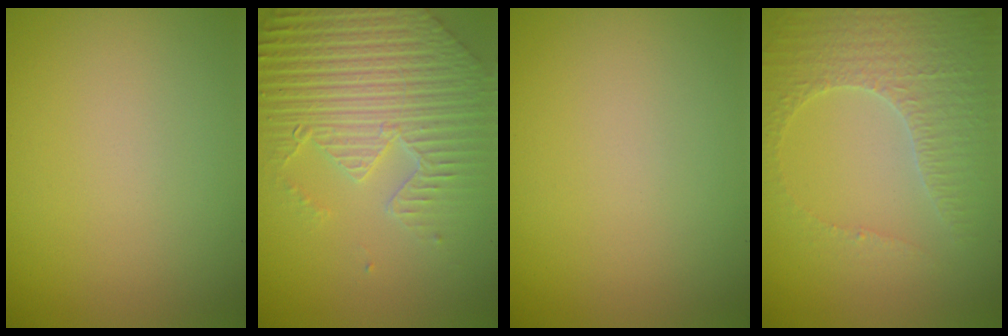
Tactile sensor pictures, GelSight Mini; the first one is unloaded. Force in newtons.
{"total": 8.0, "press": 5.9, "slide": 5.4}
{"total": 0.0}
{"total": 3.3, "press": 3.1, "slide": 1.0}